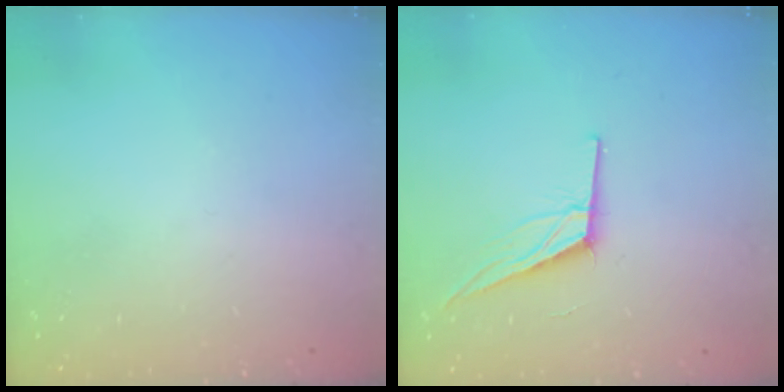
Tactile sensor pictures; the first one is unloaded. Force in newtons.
{"total": 10.8, "press": 10.4, "slide": 2.7}